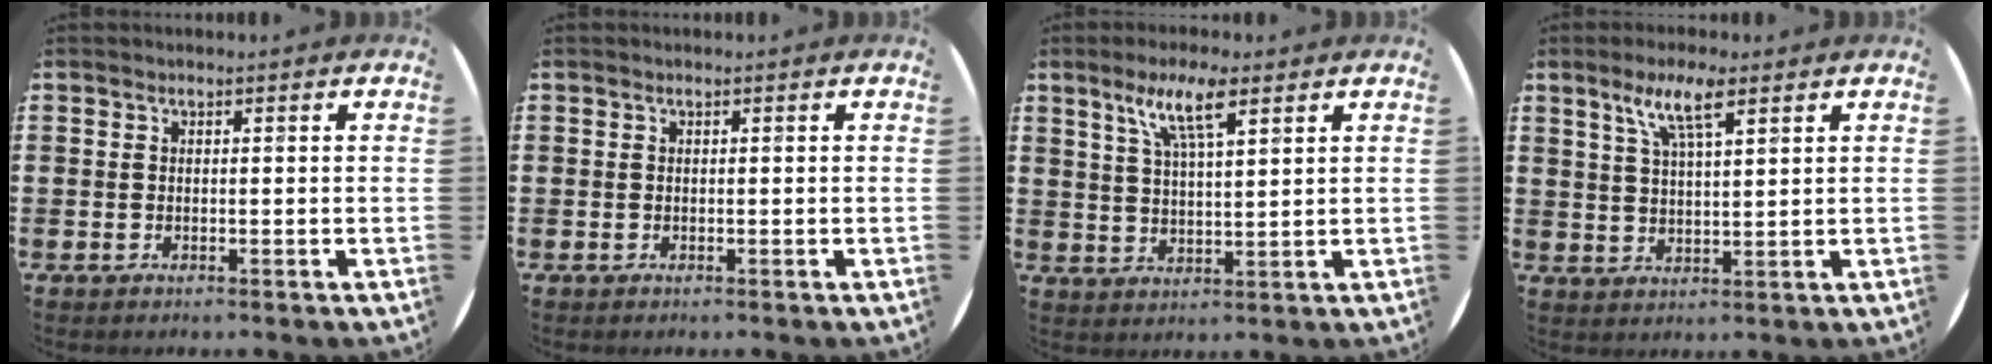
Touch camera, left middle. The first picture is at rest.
{"total": 0.0}
{"total": 7.3, "force": [4.8, 1.7, 5.3], "torque": [-0.109, 0.001, 0.080]}
{"total": 6.3, "force": [4.1, 1.4, 4.6], "torque": [-0.093, 0.003, 0.068]}